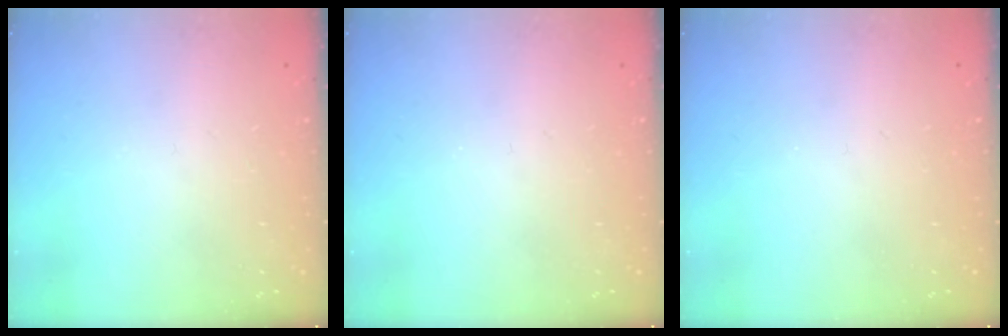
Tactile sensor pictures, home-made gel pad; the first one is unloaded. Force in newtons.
{"total": 0.0}
{"total": 0.0}